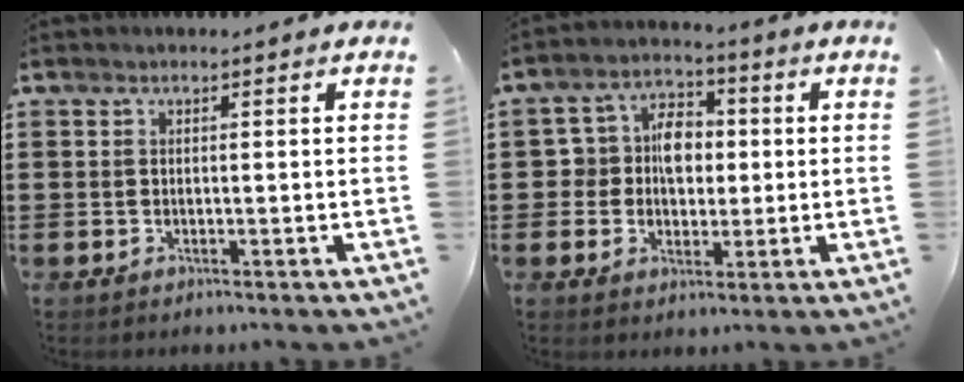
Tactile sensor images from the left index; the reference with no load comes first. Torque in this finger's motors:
{"motor_torque": [0.63, 0.26, 0.21, 0.03]}